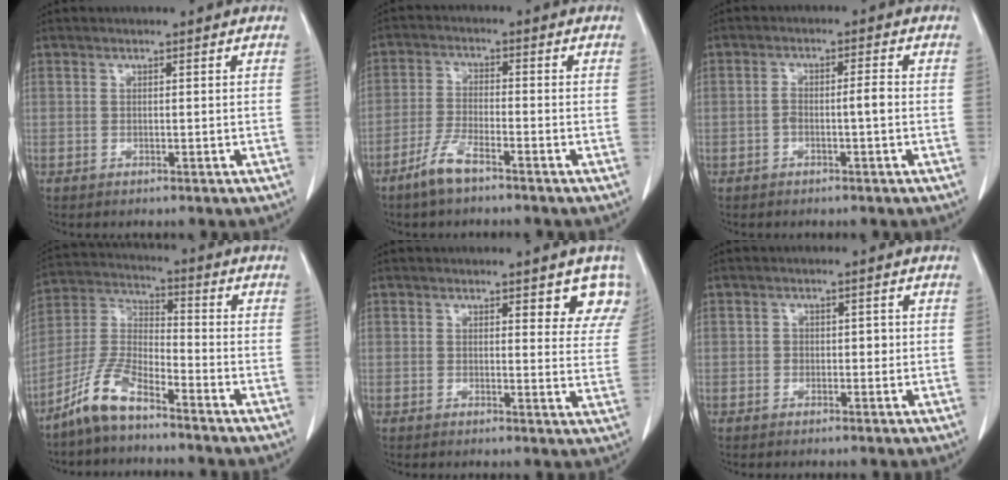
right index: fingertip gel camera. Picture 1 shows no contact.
{"total": 5.1, "force": [-3.9, 0.6, 3.3], "torque": [-0.076, -0.006, -0.078]}
{"total": 3.0, "force": [-0.9, 0.4, 2.9], "torque": [-0.051, 0.011, -0.013]}
{"total": 8.7, "force": [-6.7, 2.0, 5.1], "torque": [-0.123, -0.002, -0.141]}
{"total": 6.2, "force": [4.6, 2.1, 3.5], "torque": [-0.019, -0.016, 0.036]}
{"total": 1.9, "force": [-0.2, 1.4, 1.3], "torque": [-0.015, 0.007, -0.002]}